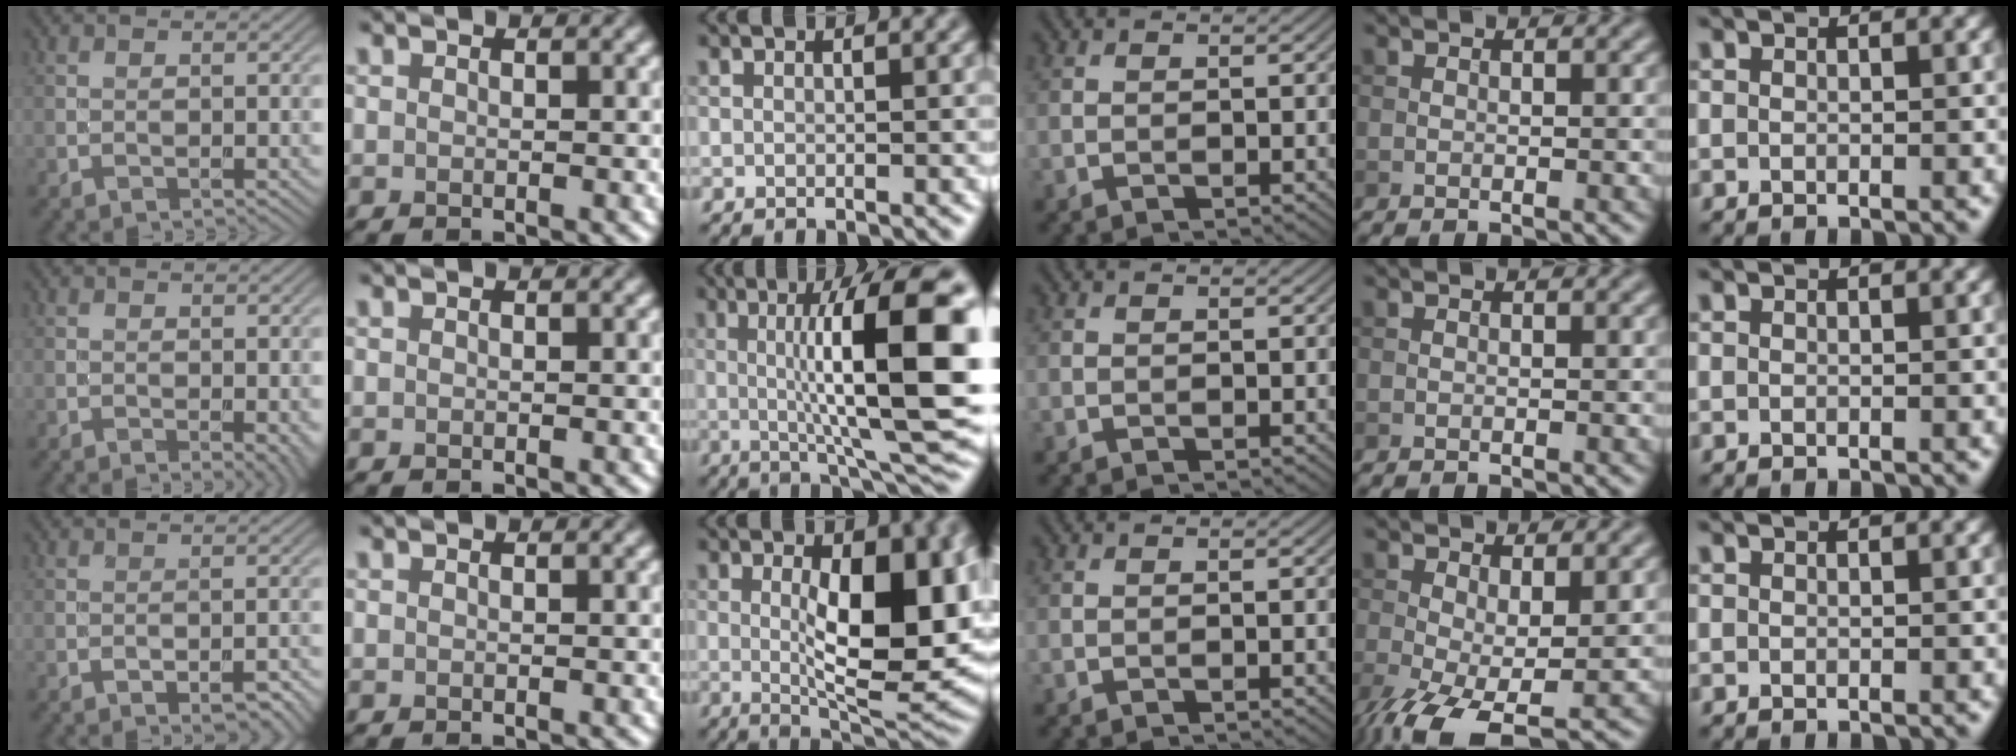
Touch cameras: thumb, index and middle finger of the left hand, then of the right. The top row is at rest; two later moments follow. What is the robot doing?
{"motion": "screw", "object": "dispenser bottle"}